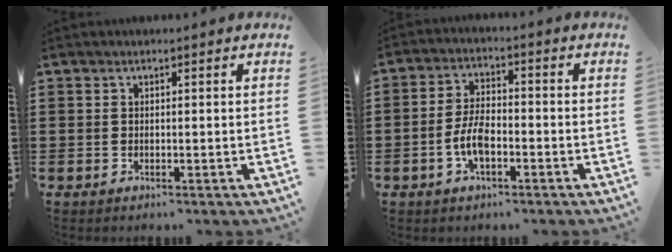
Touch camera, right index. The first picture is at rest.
{"total": 5.8, "force": [-1.9, 2.8, 4.7], "torque": [-0.115, -0.001, -0.044]}